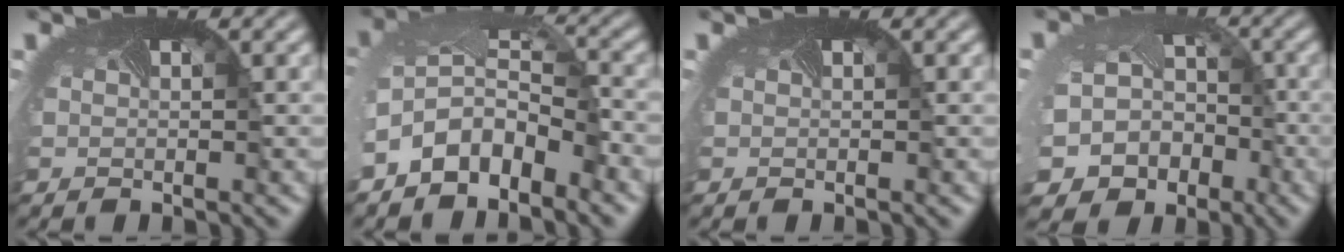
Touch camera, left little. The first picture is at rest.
{"total": 6.4, "force": [-3.6, 3.7, 3.8], "torque": [-0.091, -0.006, -0.072]}
{"total": 0.0}
{"total": 9.0, "force": [-4.9, 7.3, 2.0], "torque": [-0.048, -0.047, -0.069]}